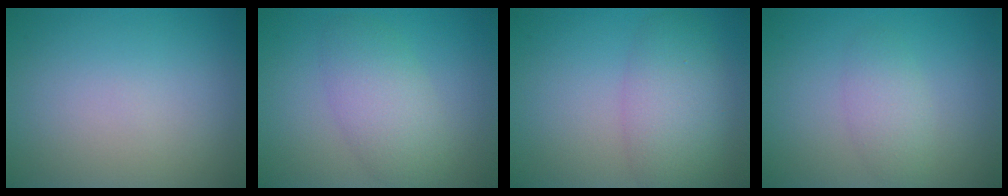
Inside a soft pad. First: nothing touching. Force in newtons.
{"total": 4.1, "press": 4.1, "slide": 0.3}
{"total": 5.0, "press": 5.0, "slide": 0.3}
{"total": 2.2, "press": 2.2, "slide": 0.1}